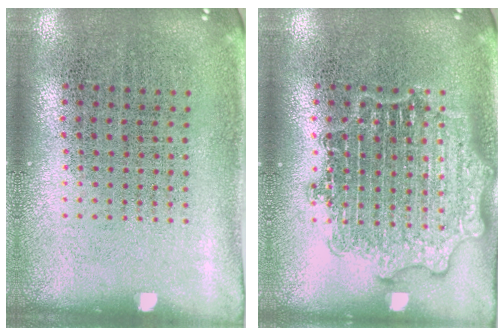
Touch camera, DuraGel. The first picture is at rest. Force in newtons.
{"total": 3.0, "press": 3.0, "slide": 0.5}